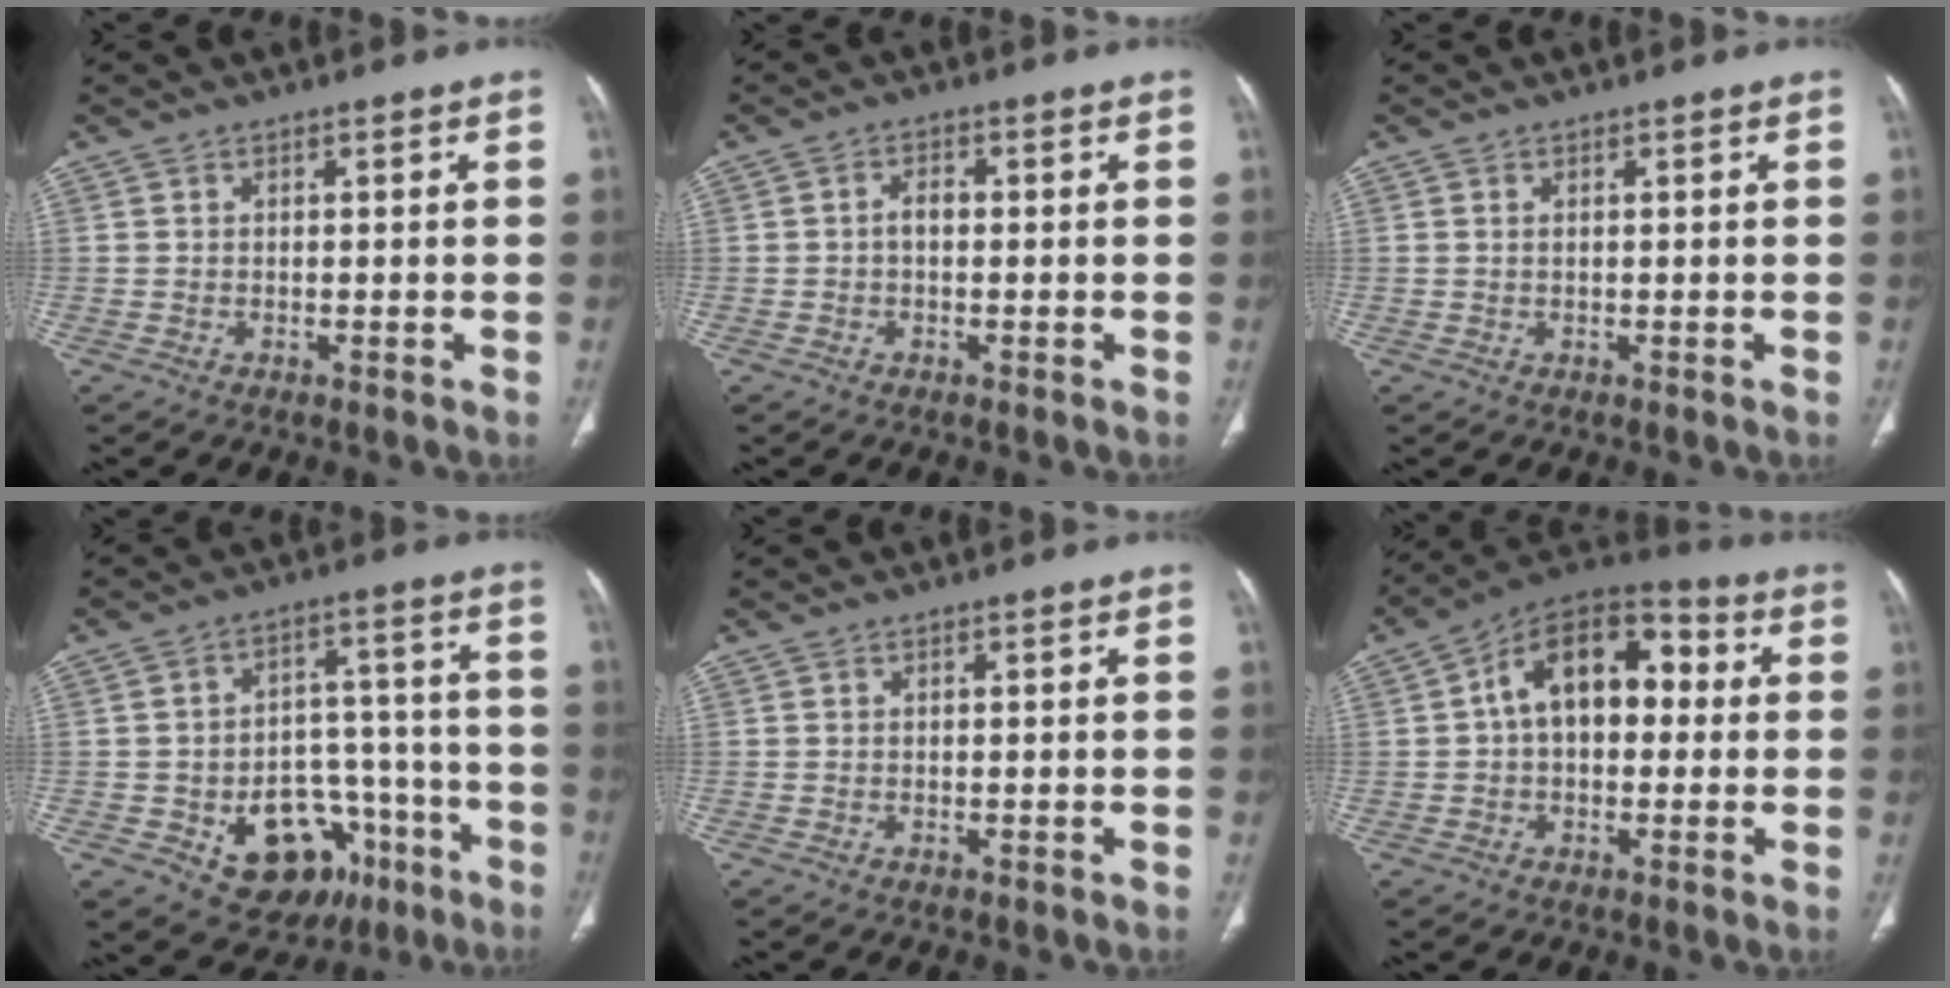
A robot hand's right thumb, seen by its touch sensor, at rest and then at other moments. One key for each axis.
{"total": 2.1, "fx": -0.2, "fy": 1.3, "fz": 1.6, "tx": -0.023, "ty": 0.008, "tz": -0.008}
{"total": 0.5, "fx": 0.2, "fy": 0.2, "fz": 0.5, "tx": -0.012, "ty": 0.003, "tz": 0.004}
{"total": 17.0, "fx": -7.4, "fy": 11.7, "fz": 9.9, "tx": -0.096, "ty": 0.057, "tz": -0.091}
{"total": 0.0}
{"total": 15.2, "fx": 2.0, "fy": 9.5, "fz": 11.8, "tx": -0.157, "ty": 0.041, "tz": 0.019}